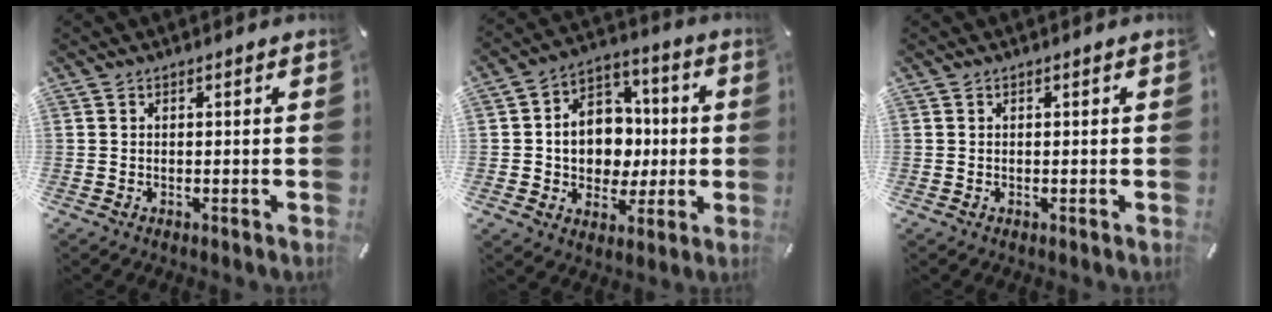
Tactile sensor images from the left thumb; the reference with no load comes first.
{"total": 12.1, "force": [-0.6, 10.8, 5.5], "torque": [-0.091, 0.013, 0.000]}
{"total": 0.0}